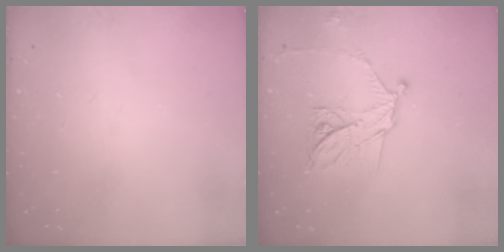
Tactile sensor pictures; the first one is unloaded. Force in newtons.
{"total": 13.5, "press": 13.5, "slide": 0.1}